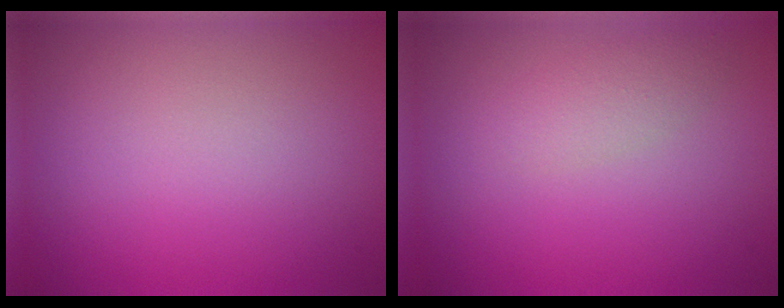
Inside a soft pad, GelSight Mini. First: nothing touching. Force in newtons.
{"total": 1.8, "press": 1.8, "slide": 0.1}